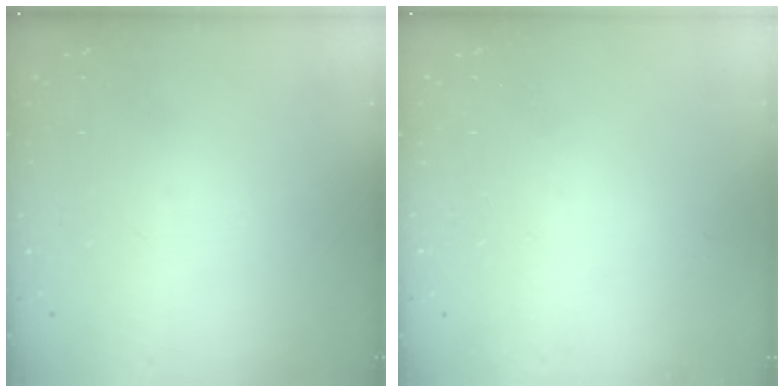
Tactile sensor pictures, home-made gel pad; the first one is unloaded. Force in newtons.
{"total": 0.0}